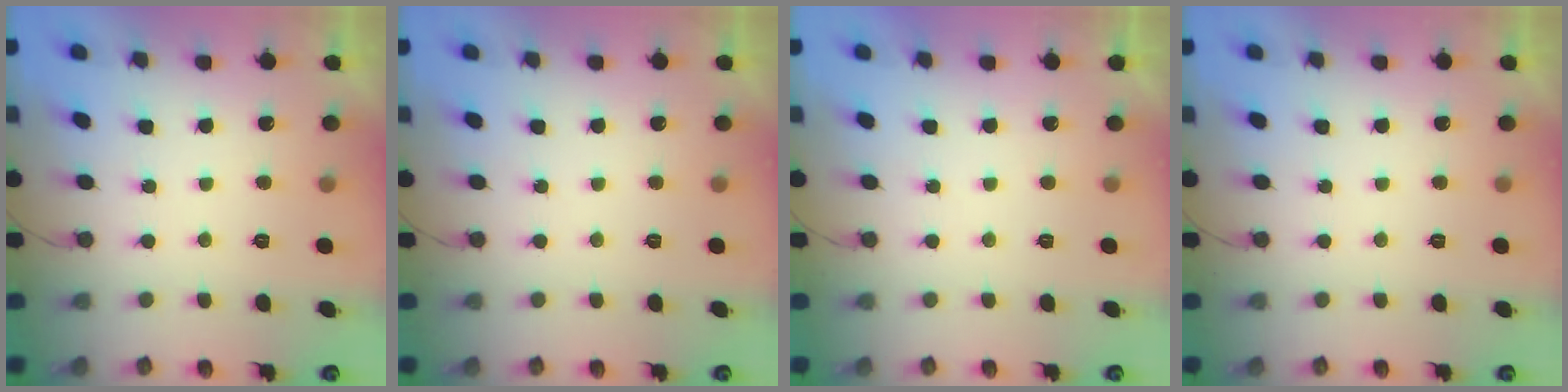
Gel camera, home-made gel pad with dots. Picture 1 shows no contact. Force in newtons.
{"total": 0.0}
{"total": 1.9, "press": 1.9, "slide": 0.0}
{"total": 0.0}